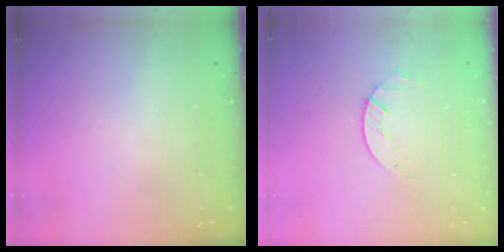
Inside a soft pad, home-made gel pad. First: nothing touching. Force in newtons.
{"total": 1.4, "press": 1.4, "slide": 0.2}